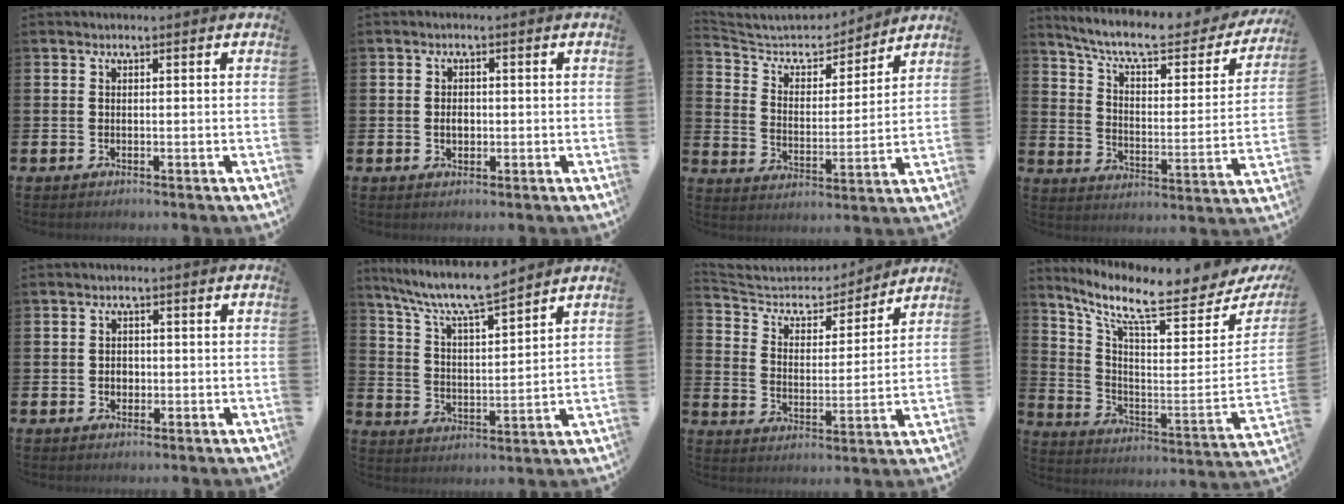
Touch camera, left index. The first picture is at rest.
{"total": 2.0, "force": [-0.1, 1.4, 1.4], "torque": [-0.011, 0.000, -0.008]}
{"total": 6.8, "force": [6.4, 2.0, 1.4], "torque": [-0.063, -0.052, 0.107]}
{"total": 8.9, "force": [7.5, 2.3, 4.1], "torque": [-0.108, -0.048, 0.124]}
{"total": 1.7, "force": [-0.2, 1.5, 0.9], "torque": [-0.011, 0.005, -0.007]}
{"total": 8.3, "force": [7.6, 0.9, 3.3], "torque": [-0.096, -0.043, 0.133]}
{"total": 5.7, "force": [5.2, 2.3, 0.9], "torque": [-0.057, -0.040, 0.085]}
{"total": 10.0, "force": [8.0, 2.1, 5.5], "torque": [-0.115, -0.082, 0.125]}